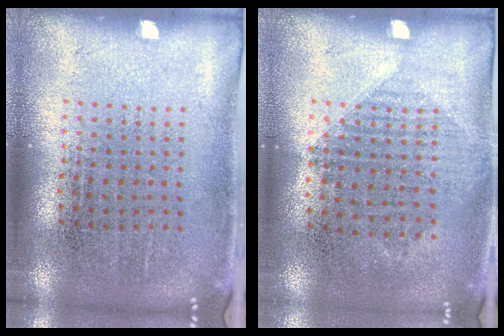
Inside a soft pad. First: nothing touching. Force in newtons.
{"total": 0.9, "press": 0.9, "slide": 0.4}